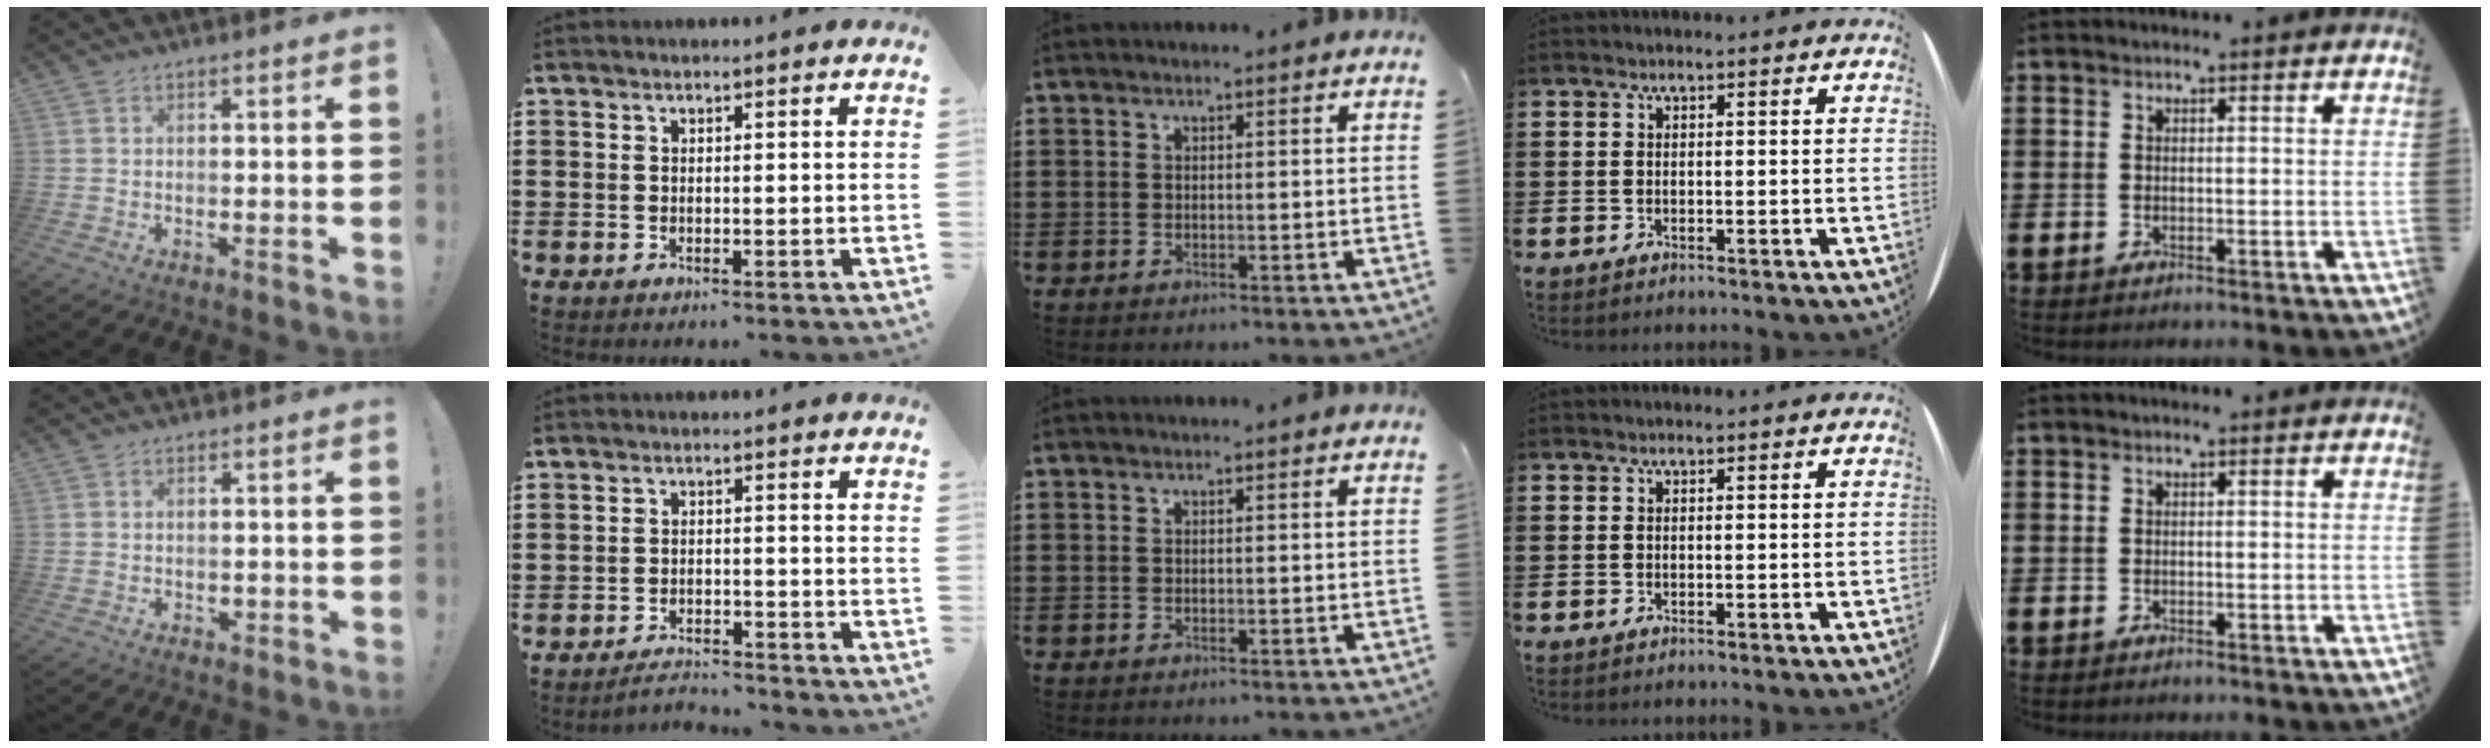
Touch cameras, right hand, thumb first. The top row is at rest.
{"thumb": {"total": 1.0, "force": [0.0, 0.9, 0.3], "torque": [0.000, 0.002, -0.001]}, "index": {"total": 2.8, "force": [-2.8, 0.1, 0.1], "torque": [-0.008, 0.000, -0.059]}}